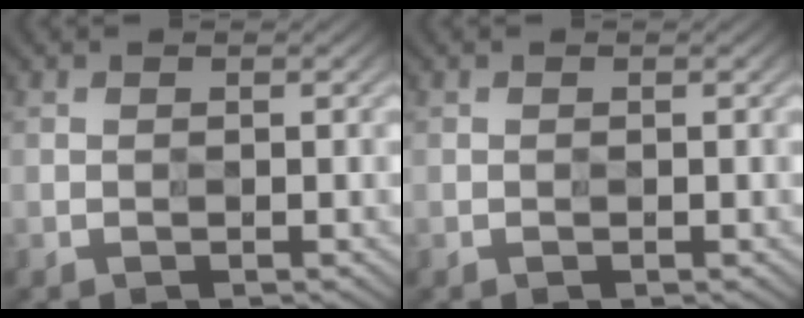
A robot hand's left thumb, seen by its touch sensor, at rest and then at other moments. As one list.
[{"total": 0.0}]